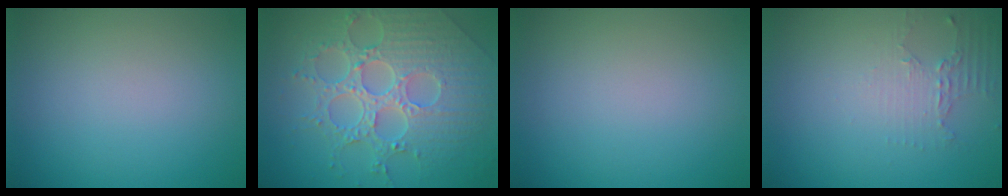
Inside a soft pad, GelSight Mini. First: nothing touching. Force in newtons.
{"total": 8.5, "press": 6.2, "slide": 5.8}
{"total": 0.0}
{"total": 2.1, "press": 1.5, "slide": 1.4}